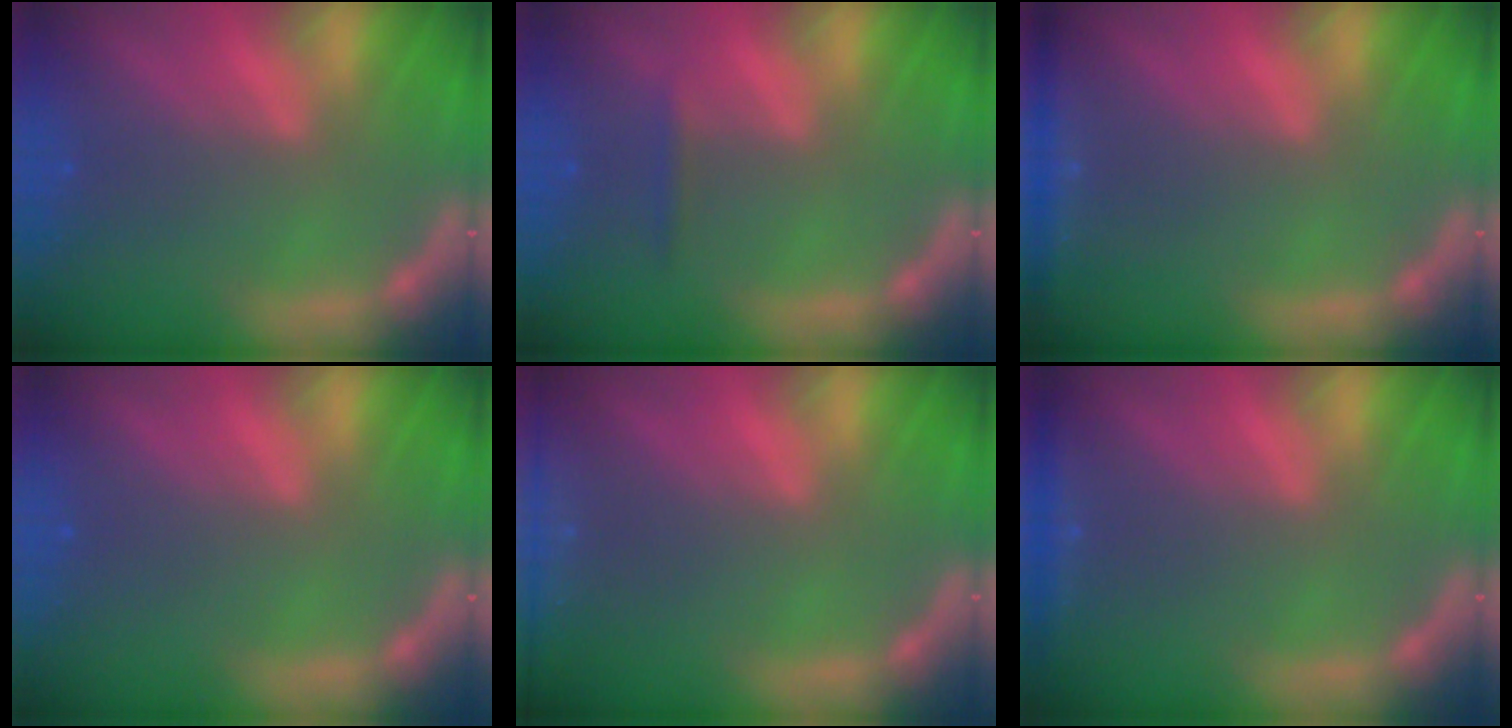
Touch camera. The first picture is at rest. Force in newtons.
{"total": 0.9}
{"total": 3.0}
{"total": 0.0}
{"total": 9.0}
{"total": 1.9}